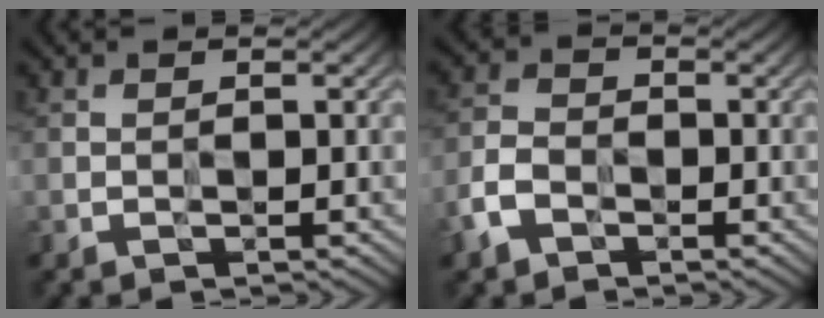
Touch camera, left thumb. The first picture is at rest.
{"total": 4.4, "force": [-3.0, 2.8, 1.7], "torque": [-0.041, -0.007, -0.068]}